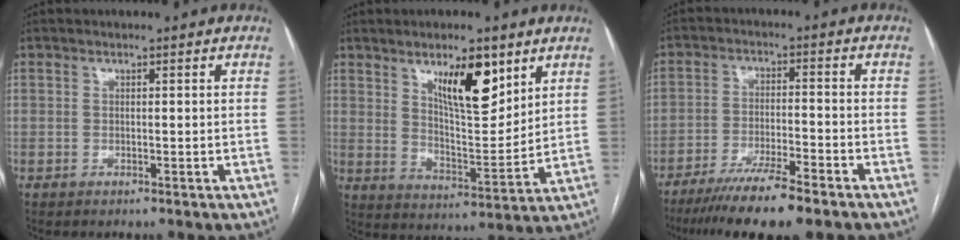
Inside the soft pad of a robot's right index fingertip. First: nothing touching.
{"total": 11.0, "force": [6.2, 3.1, 8.6], "torque": [-0.144, -0.006, 0.111]}
{"total": 11.3, "force": [-8.7, 0.9, 7.2], "torque": [-0.116, -0.026, -0.143]}